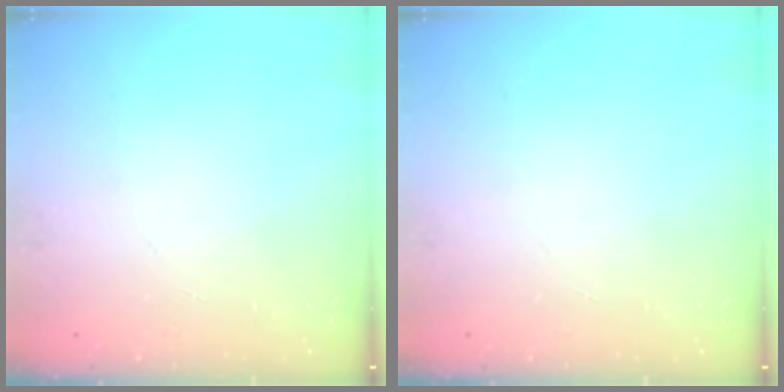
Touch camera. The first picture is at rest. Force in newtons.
{"total": 0.0}